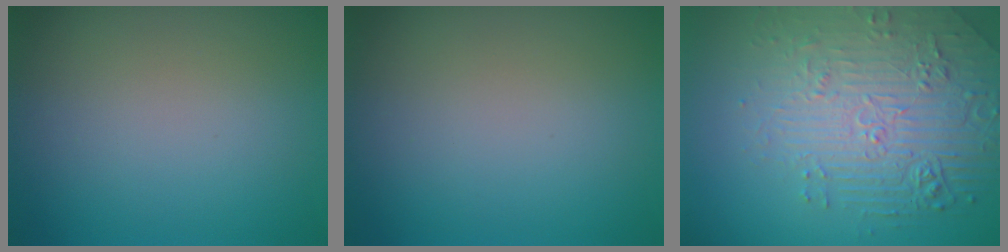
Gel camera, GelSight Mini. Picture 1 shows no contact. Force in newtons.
{"total": 0.0}
{"total": 4.9, "press": 4.5, "slide": 2.0}